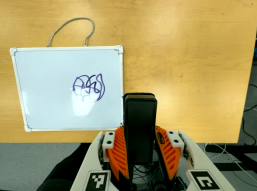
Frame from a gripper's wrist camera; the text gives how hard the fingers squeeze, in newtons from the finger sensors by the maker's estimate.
{"total": 4.9, "left": 3.2, "right": 6.7}